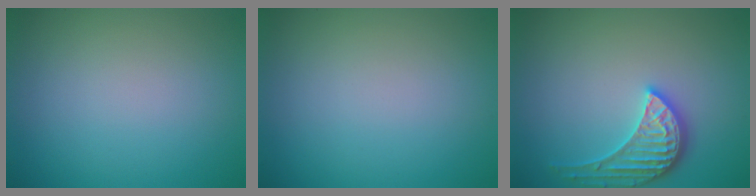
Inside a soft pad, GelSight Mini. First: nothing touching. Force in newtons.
{"total": 0.0}
{"total": 3.4, "press": 3.3, "slide": 0.6}